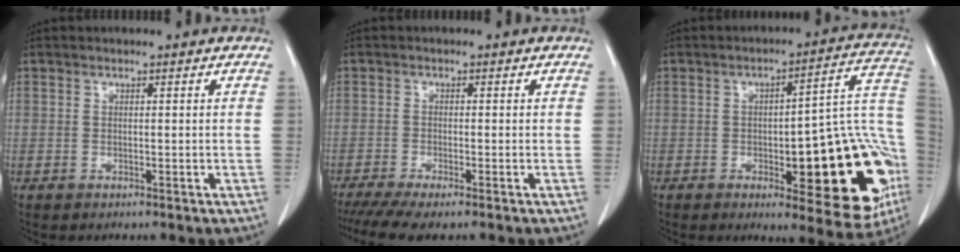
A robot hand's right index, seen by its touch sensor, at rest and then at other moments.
{"total": 5.4, "force": [-4.3, 0.2, 3.3], "torque": [-0.052, -0.013, -0.073]}
{"total": 22.6, "force": [-5.4, 5.9, 21.2], "torque": [-0.188, 0.027, -0.051]}